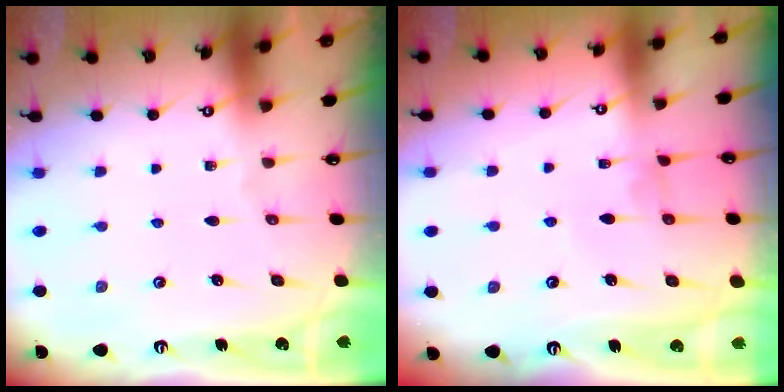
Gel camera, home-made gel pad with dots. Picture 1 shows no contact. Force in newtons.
{"total": 0.0}